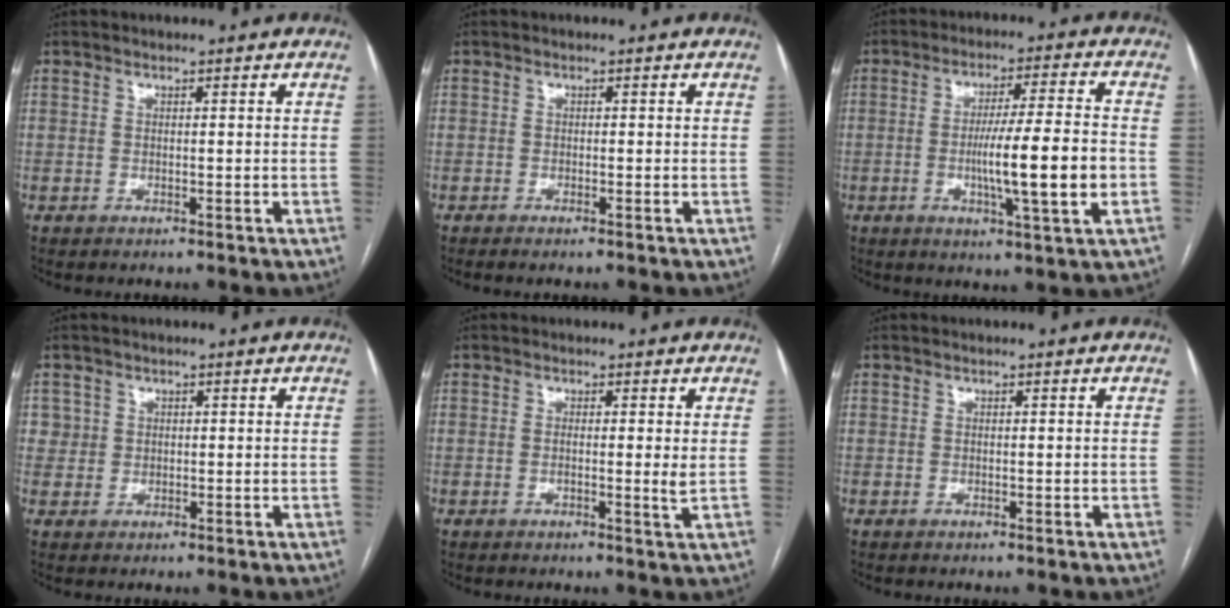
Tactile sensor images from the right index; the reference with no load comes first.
{"total": 0.8, "force": [-0.6, -0.1, 0.5], "torque": [-0.011, 0.000, -0.011]}
{"total": 12.0, "force": [-2.3, 0.0, 11.8], "torque": [-0.194, -0.005, -0.040]}
{"total": 2.3, "force": [0.8, 2.1, -0.2], "torque": [0.020, 0.004, 0.008]}
{"total": 2.2, "force": [0.1, -0.2, 2.2], "torque": [-0.037, -0.003, -0.001]}
{"total": 0.0}